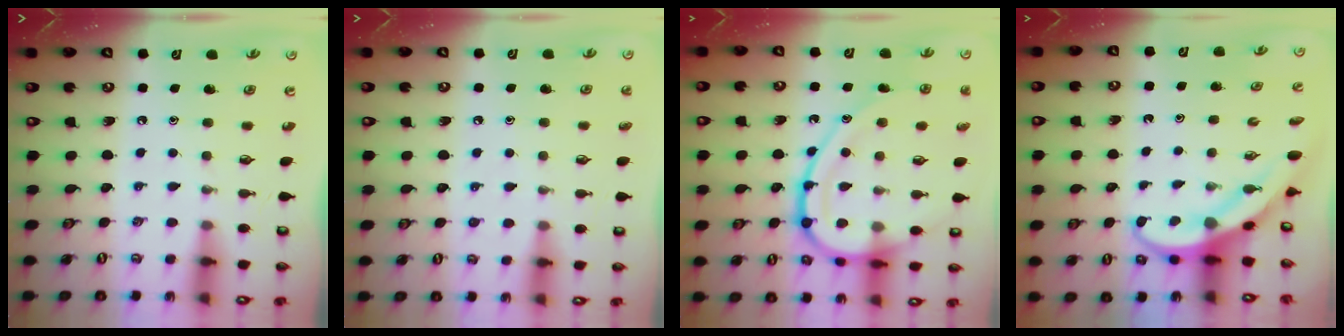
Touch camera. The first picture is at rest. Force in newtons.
{"total": 4.8, "press": 4.7, "slide": 0.2}
{"total": 18.6, "press": 18.5, "slide": 1.0}
{"total": 3.9, "press": 3.9, "slide": 0.4}